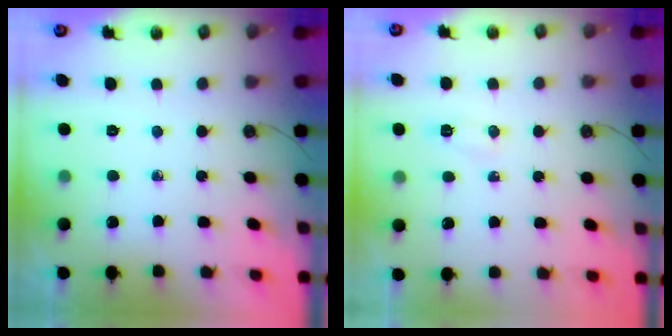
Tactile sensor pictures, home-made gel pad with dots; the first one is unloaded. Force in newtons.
{"total": 22.9, "press": 8.0, "slide": 21.4}